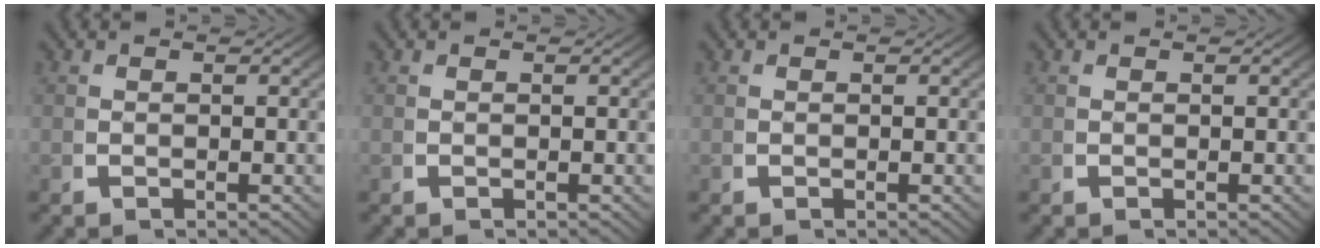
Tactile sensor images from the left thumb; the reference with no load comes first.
{"total": 0.0}
{"total": 0.0}
{"total": 0.0}